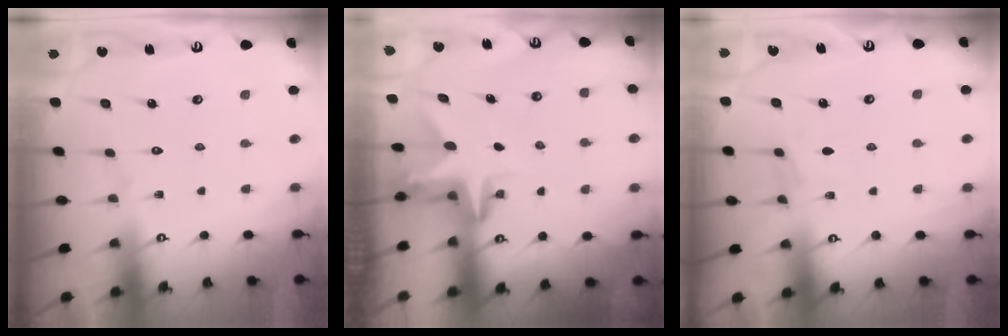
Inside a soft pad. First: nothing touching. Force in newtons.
{"total": 3.0, "press": 3.0, "slide": 0.2}
{"total": 4.4, "press": 4.4, "slide": 0.5}